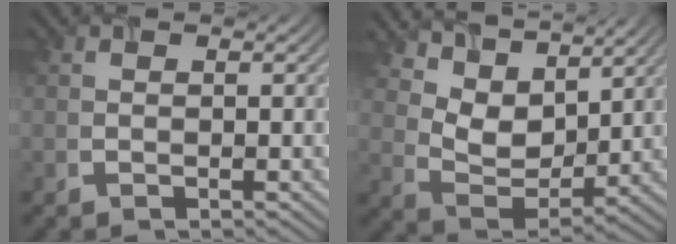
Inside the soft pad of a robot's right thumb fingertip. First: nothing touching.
{"total": 8.4, "force": [6.1, 4.3, 3.9], "torque": [-0.097, 0.010, 0.114]}